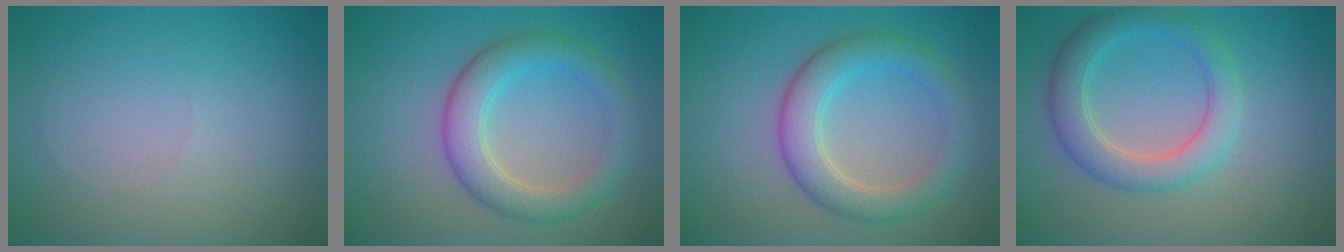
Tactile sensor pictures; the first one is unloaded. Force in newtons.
{"total": 4.5, "press": 4.5, "slide": 0.2}
{"total": 4.5, "press": 4.5, "slide": 0.2}
{"total": 2.9, "press": 2.9, "slide": 0.3}